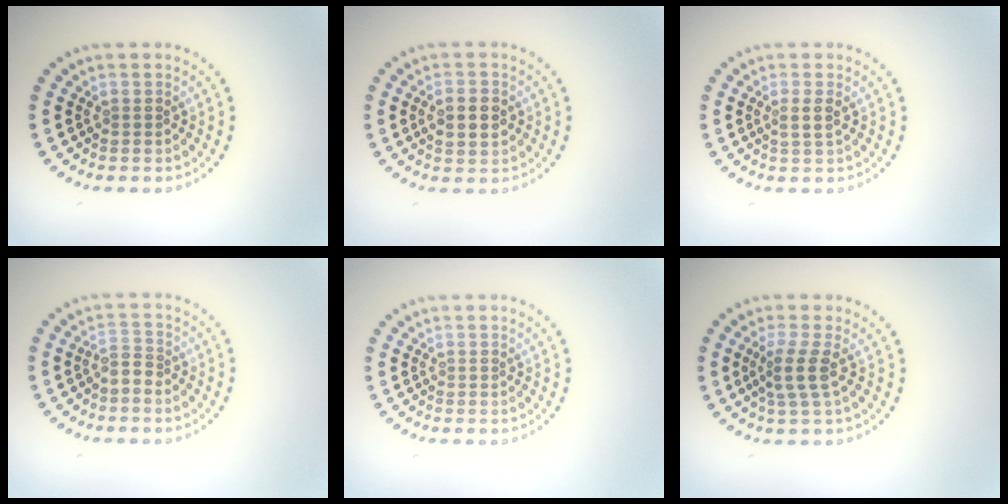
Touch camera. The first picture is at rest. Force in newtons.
{"total": 3.2, "press": 3.2, "slide": 0.1}
{"total": 1.3, "press": 1.1, "slide": 0.6}
{"total": 1.6, "press": 1.2, "slide": 1.1}
{"total": 0.0}
{"total": 2.6, "press": 2.0, "slide": 1.6}